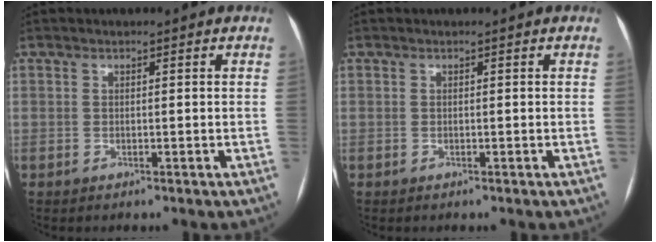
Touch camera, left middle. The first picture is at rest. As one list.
[{"total": 0.0}]